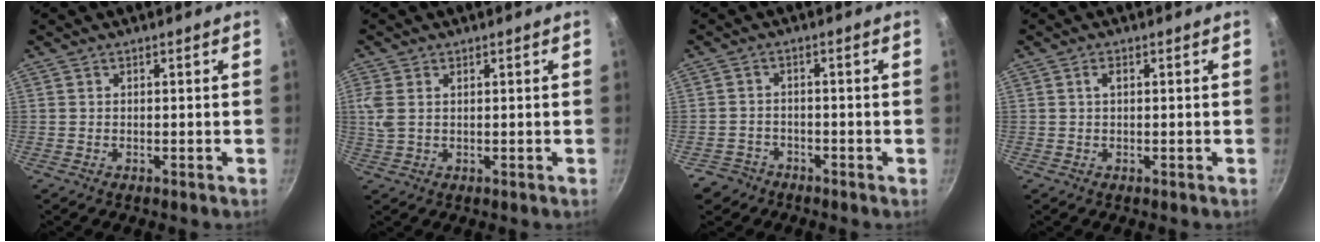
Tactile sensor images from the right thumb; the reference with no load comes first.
{"total": 4.2, "force": [1.2, 2.5, 3.1], "torque": [-0.070, 0.003, 0.026]}
{"total": 3.9, "force": [-2.6, 2.8, 0.6], "torque": [-0.003, 0.033, -0.045]}
{"total": 1.2, "force": [0.3, 0.6, 1.0], "torque": [-0.019, 0.004, 0.006]}